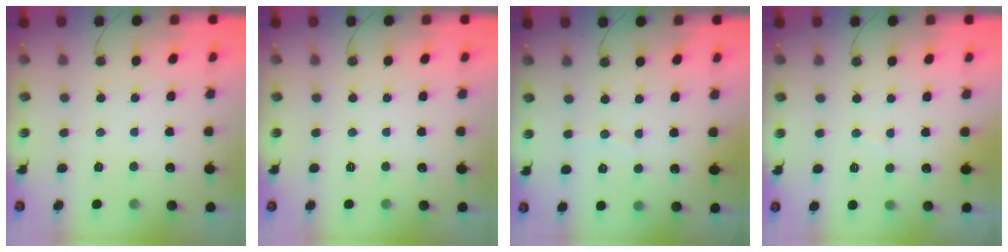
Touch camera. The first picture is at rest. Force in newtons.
{"total": 0.0}
{"total": 3.4, "press": 3.2, "slide": 1.3}
{"total": 2.9, "press": 2.7, "slide": 1.1}